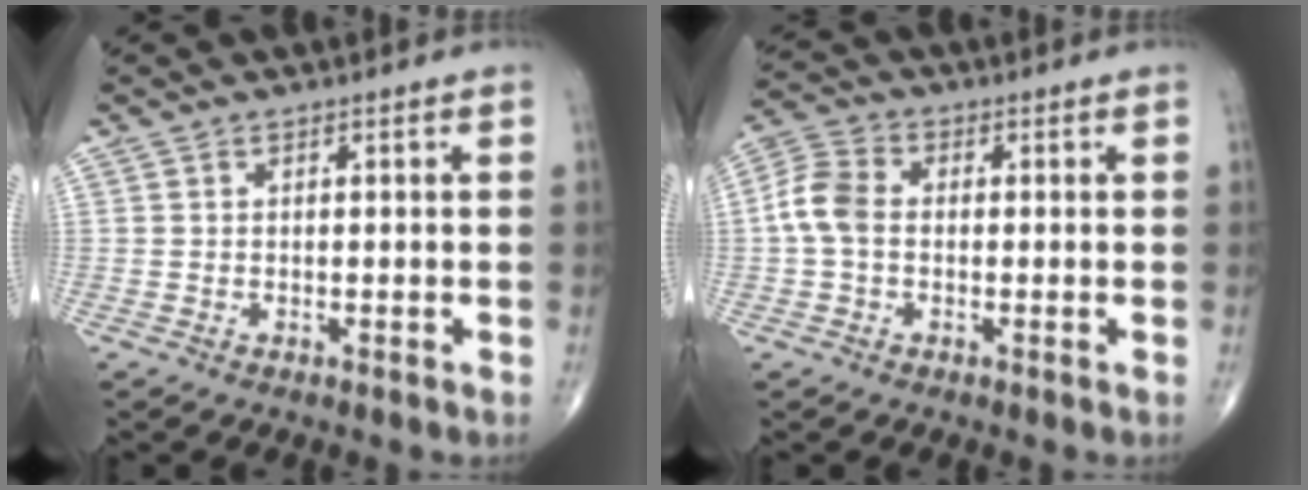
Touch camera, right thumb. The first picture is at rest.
{"total": 6.3, "force": [-0.4, 4.4, 4.5], "torque": [-0.095, 0.017, -0.018]}